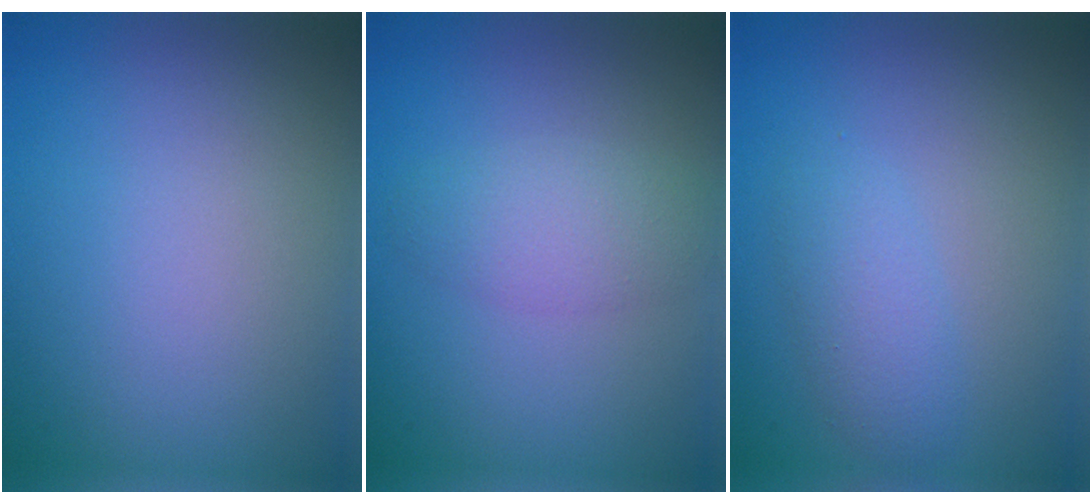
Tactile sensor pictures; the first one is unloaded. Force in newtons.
{"total": 2.8, "press": 2.8, "slide": 0.1}
{"total": 2.2, "press": 2.2, "slide": 0.1}